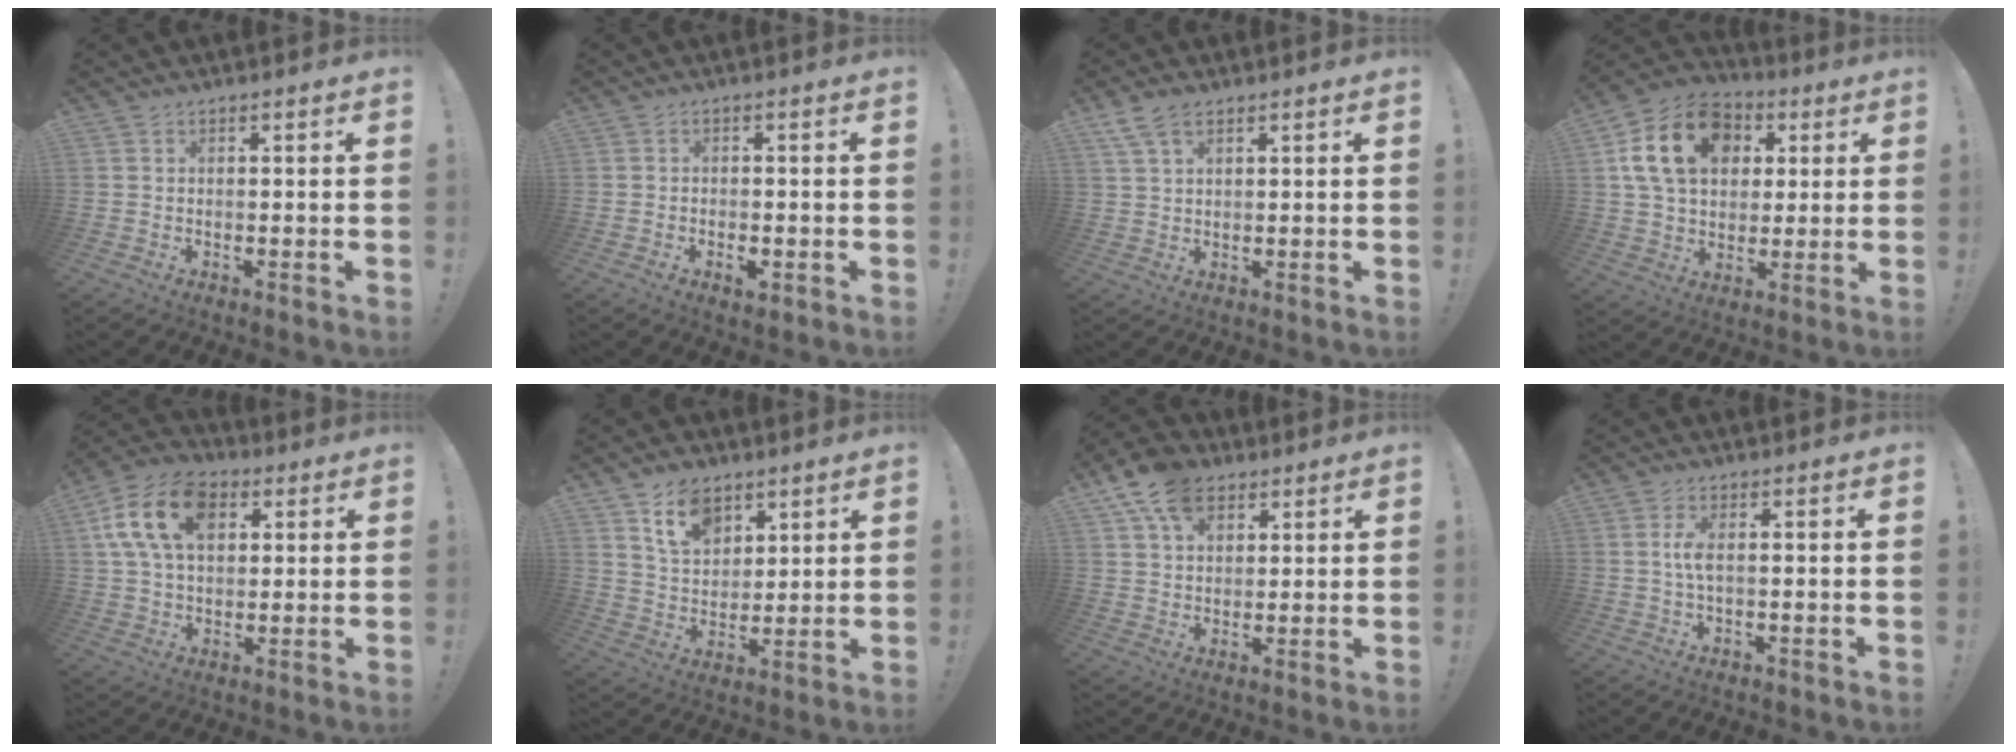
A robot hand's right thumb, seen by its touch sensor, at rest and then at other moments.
{"total": 2.2, "force": [-1.1, 1.3, 1.5], "torque": [-0.015, 0.007, -0.017]}
{"total": 6.0, "force": [3.9, 2.9, 3.5], "torque": [-0.066, -0.012, 0.076]}
{"total": 18.9, "force": [5.7, 13.8, 11.6], "torque": [-0.184, -0.004, 0.109]}
{"total": 16.7, "force": [5.8, 11.1, 11.0], "torque": [-0.198, -0.005, 0.109]}
{"total": 11.6, "force": [7.4, 7.4, 5.1], "torque": [-0.082, -0.035, 0.141]}
{"total": 11.7, "force": [6.7, 7.4, 6.0], "torque": [-0.095, -0.025, 0.127]}
{"total": 3.4, "force": [0.1, 0.8, 3.3], "torque": [-0.065, -0.001, -0.004]}